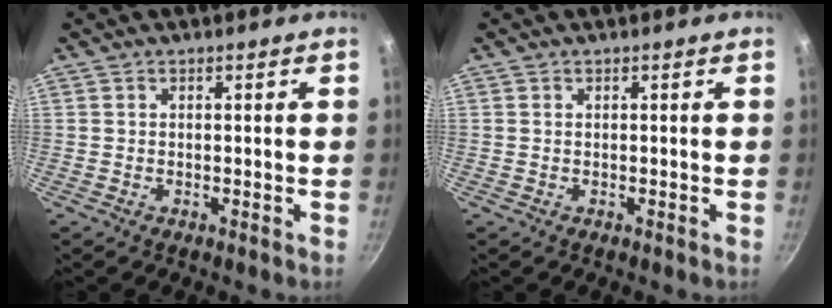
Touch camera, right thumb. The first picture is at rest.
{"total": 0.0}